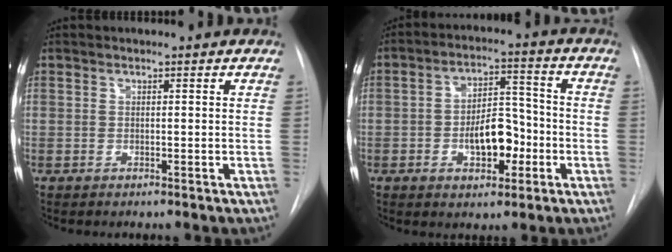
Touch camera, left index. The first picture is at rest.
{"total": 8.3, "force": [-2.7, 4.2, 6.7], "torque": [-0.108, 0.016, -0.040]}